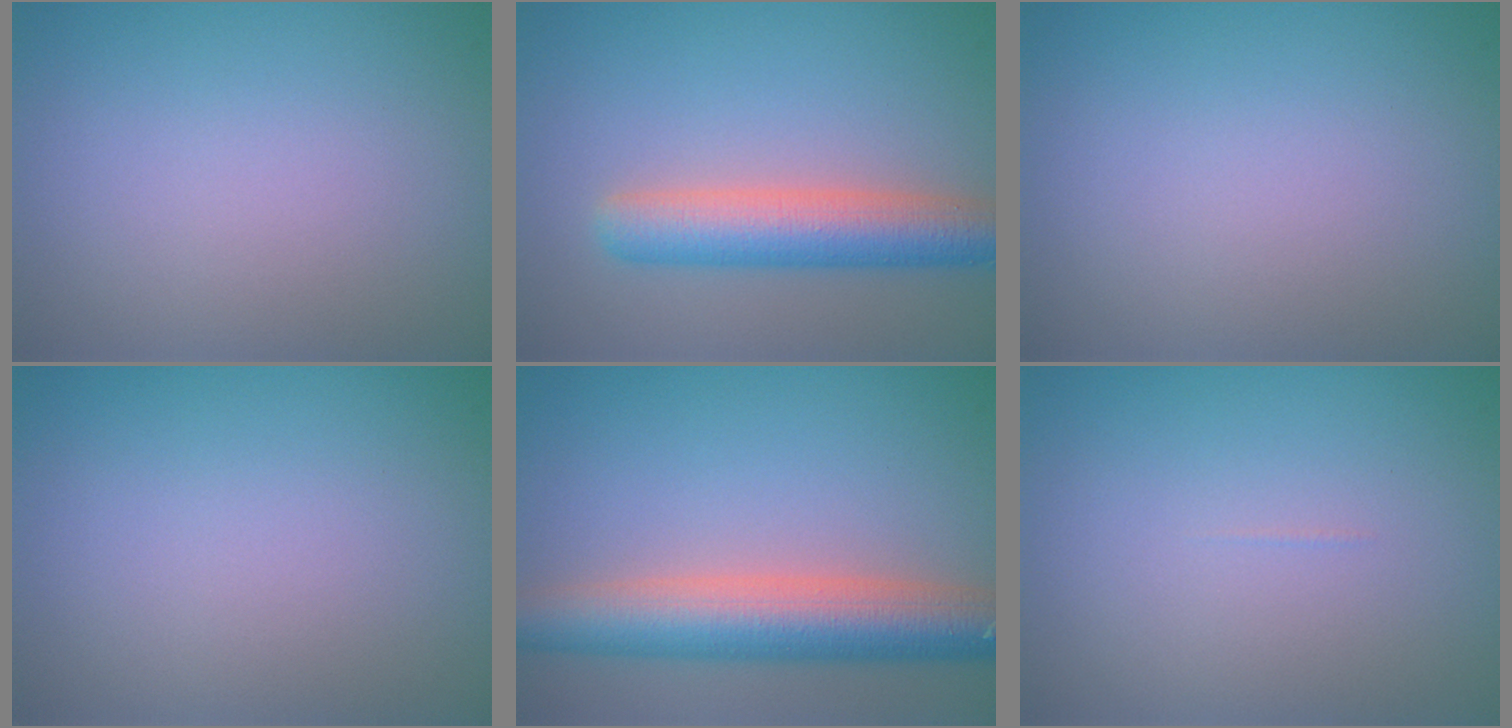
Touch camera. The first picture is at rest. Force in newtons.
{"total": 5.6, "press": 5.6, "slide": 0.1}
{"total": 0.0}
{"total": 0.0}
{"total": 7.9, "press": 7.9, "slide": 0.5}
{"total": 0.0}